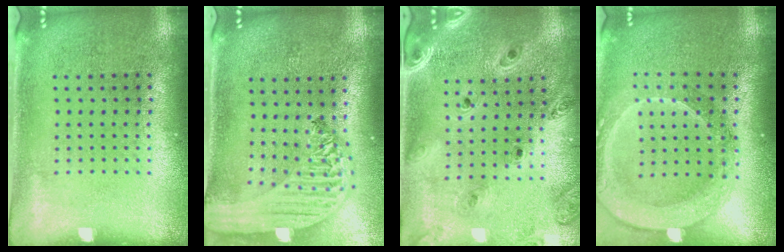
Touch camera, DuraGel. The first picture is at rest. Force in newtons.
{"total": 2.5, "press": 2.2, "slide": 1.4}
{"total": 1.3, "press": 1.3, "slide": 0.2}
{"total": 2.2, "press": 2.0, "slide": 1.1}